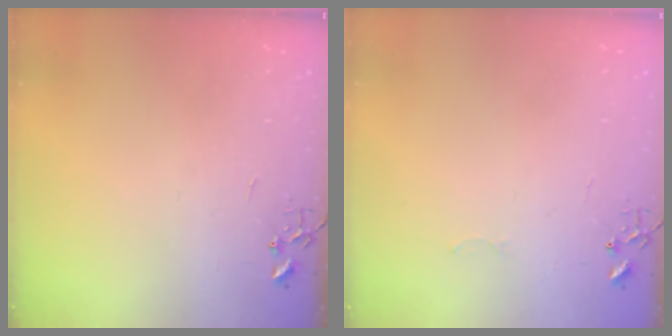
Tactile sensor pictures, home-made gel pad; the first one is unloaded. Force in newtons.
{"total": 2.5, "press": 2.5, "slide": 0.4}